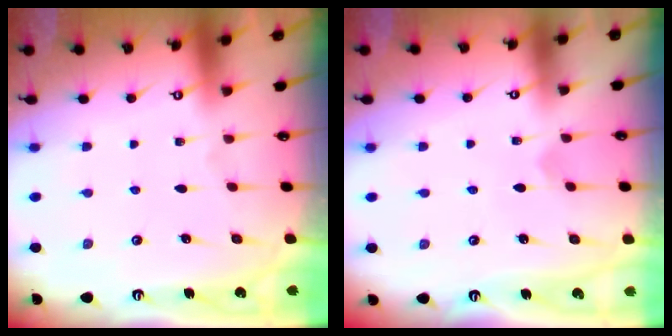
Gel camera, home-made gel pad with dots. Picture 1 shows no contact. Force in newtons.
{"total": 2.5, "press": 2.5, "slide": 0.1}